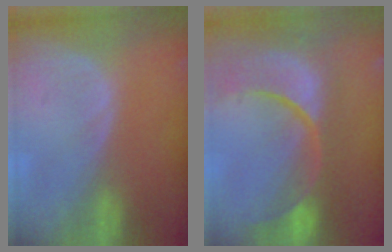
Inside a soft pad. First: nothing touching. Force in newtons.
{"total": 13.7, "press": 10.9, "slide": 8.4}